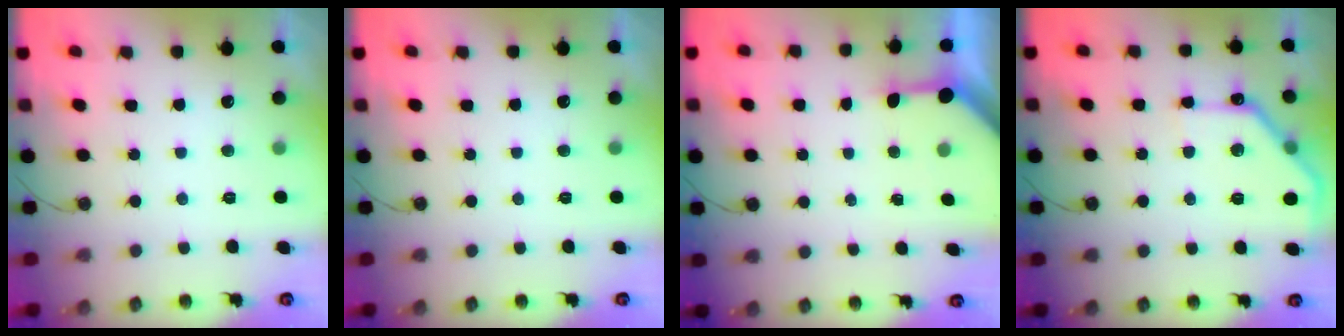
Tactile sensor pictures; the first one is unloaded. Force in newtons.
{"total": 0.0}
{"total": 3.2, "press": 3.1, "slide": 0.4}
{"total": 12.5, "press": 12.5, "slide": 0.5}